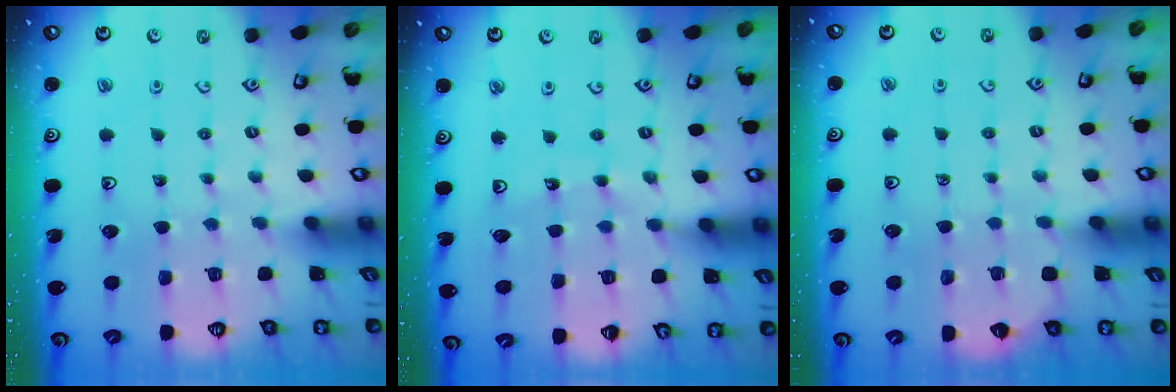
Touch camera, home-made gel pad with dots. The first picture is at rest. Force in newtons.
{"total": 9.8, "press": 9.7, "slide": 1.1}
{"total": 2.3, "press": 2.2, "slide": 0.4}